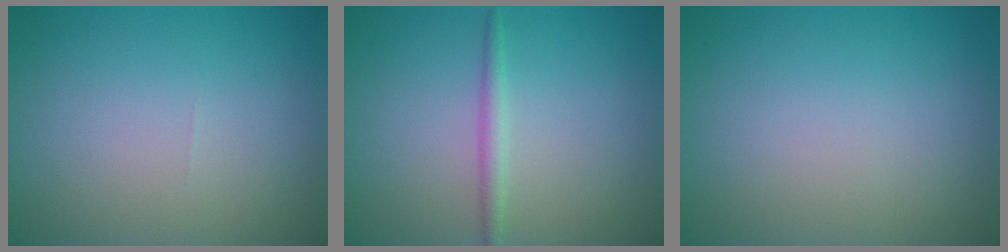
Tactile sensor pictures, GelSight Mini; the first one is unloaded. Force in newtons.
{"total": 1.5, "press": 1.5, "slide": 0.1}
{"total": 0.0}